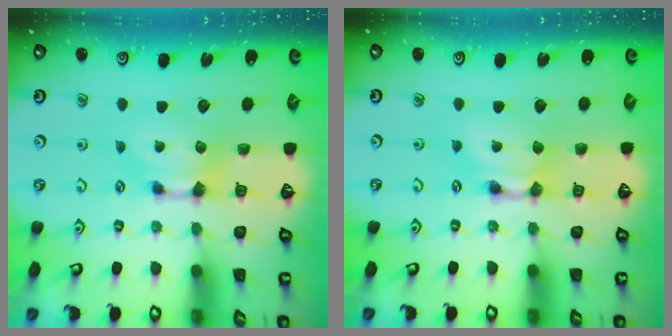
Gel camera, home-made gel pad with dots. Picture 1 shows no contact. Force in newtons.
{"total": 1.7, "press": 1.7, "slide": 0.1}